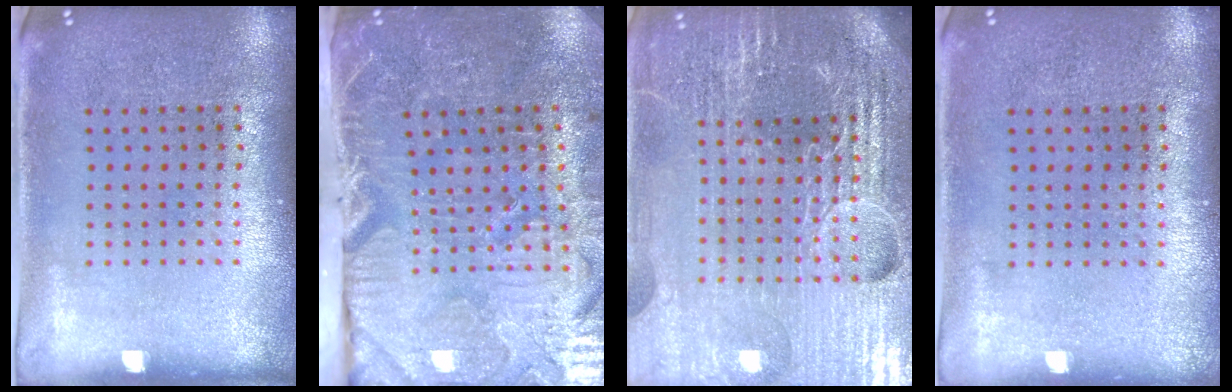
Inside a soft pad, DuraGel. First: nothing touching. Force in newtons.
{"total": 4.1, "press": 4.0, "slide": 1.0}
{"total": 6.2, "press": 5.5, "slide": 2.8}
{"total": 0.0}